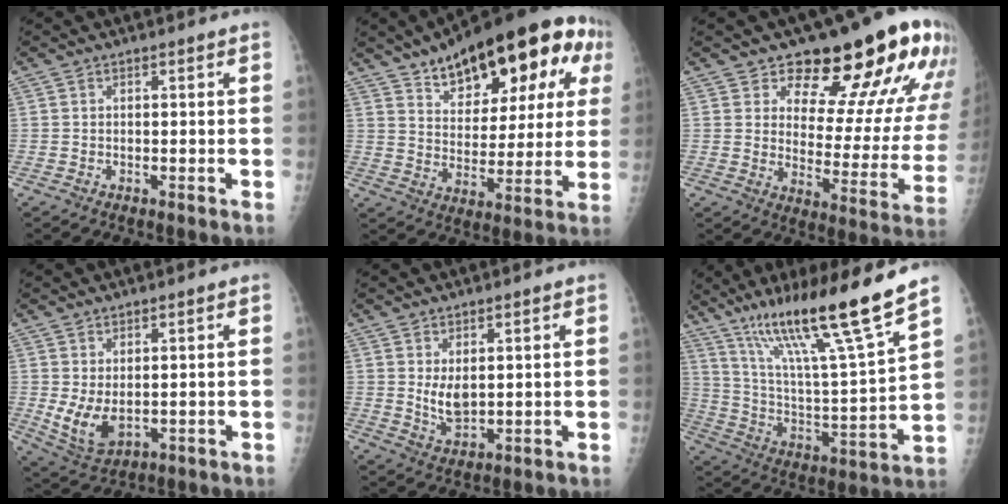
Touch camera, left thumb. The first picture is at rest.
{"total": 24.5, "force": [12.3, 11.1, 18.0], "torque": [-0.224, -0.007, 0.181]}
{"total": 21.0, "force": [14.2, 8.8, 12.7], "torque": [-0.117, -0.086, 0.185]}
{"total": 6.5, "force": [0.2, 3.7, 5.3], "torque": [-0.094, -0.012, 0.023]}
{"total": 4.8, "force": [1.3, 2.6, 3.9], "torque": [-0.059, -0.019, 0.032]}
{"total": 22.2, "force": [15.2, 0.7, 16.1], "torque": [-0.252, -0.065, 0.269]}